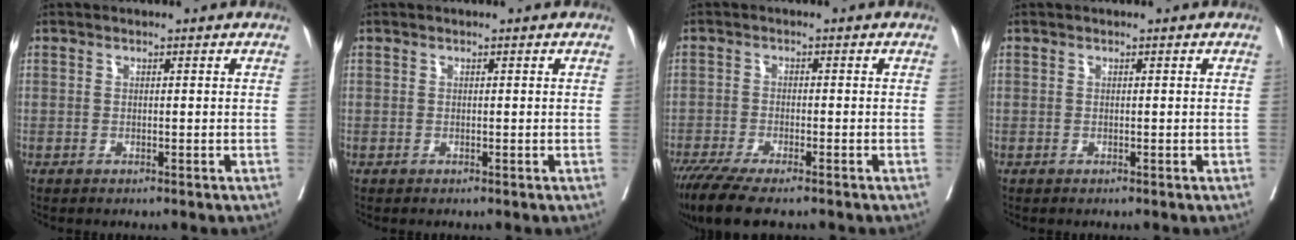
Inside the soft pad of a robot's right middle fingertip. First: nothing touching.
{"total": 0.0}
{"total": 8.9, "force": [-7.1, 1.4, 5.3], "torque": [-0.086, -0.020, -0.118]}
{"total": 0.0}